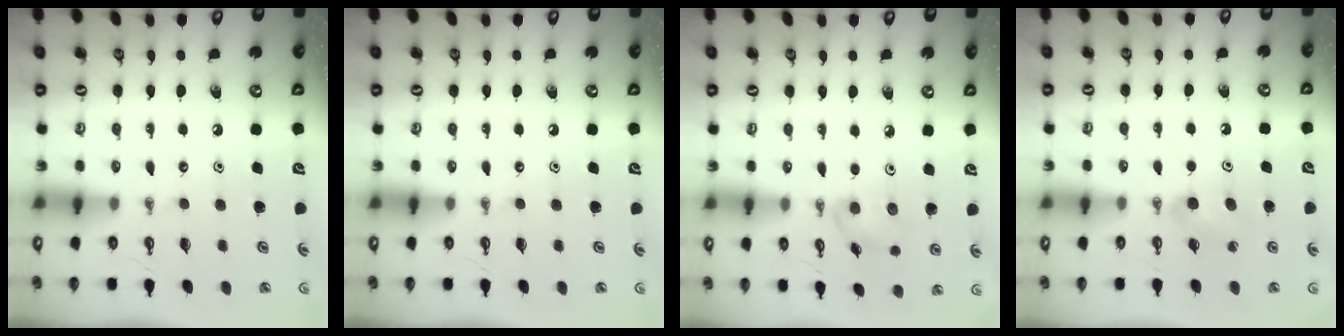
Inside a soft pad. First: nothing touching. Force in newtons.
{"total": 0.0}
{"total": 5.4, "press": 5.2, "slide": 1.5}
{"total": 4.7, "press": 4.1, "slide": 2.3}